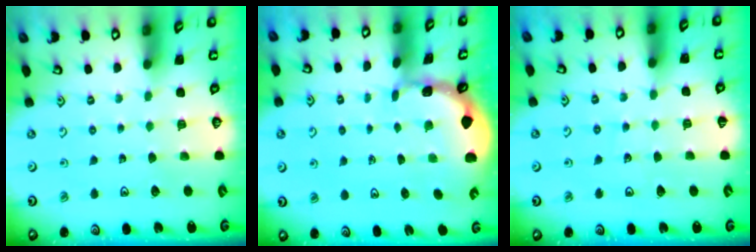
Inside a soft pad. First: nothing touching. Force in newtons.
{"total": 1.0, "press": 1.0, "slide": 0.2}
{"total": 4.9, "press": 4.9, "slide": 0.4}